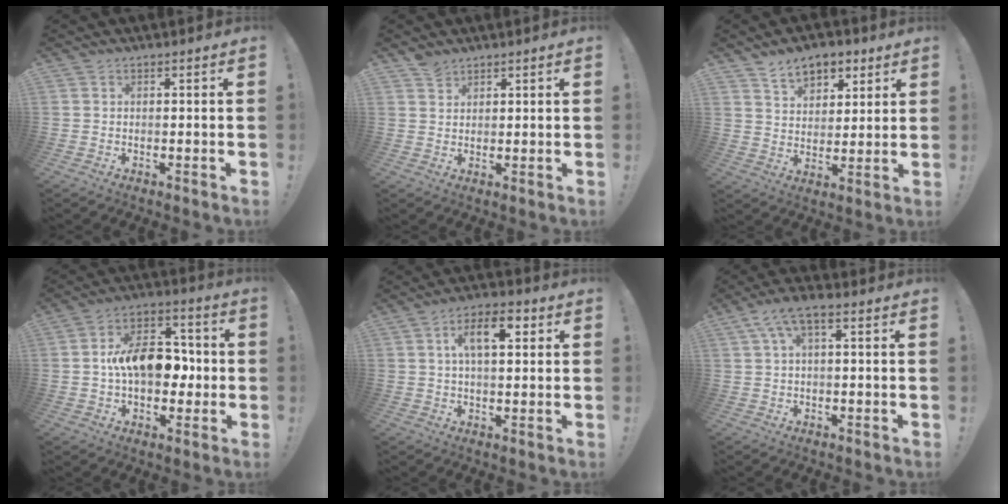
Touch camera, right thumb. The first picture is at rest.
{"total": 3.3, "force": [2.8, 1.6, 0.6], "torque": [-0.004, -0.017, 0.052]}
{"total": 9.8, "force": [6.3, 6.1, 4.3], "torque": [-0.052, -0.035, 0.117]}
{"total": 15.4, "force": [0.0, 9.8, 11.9], "torque": [-0.192, 0.015, 0.003]}
{"total": 9.4, "force": [2.5, 4.4, 8.0], "torque": [-0.127, 0.009, 0.039]}
{"total": 6.6, "force": [1.9, 2.1, 6.0], "torque": [-0.110, -0.002, 0.039]}